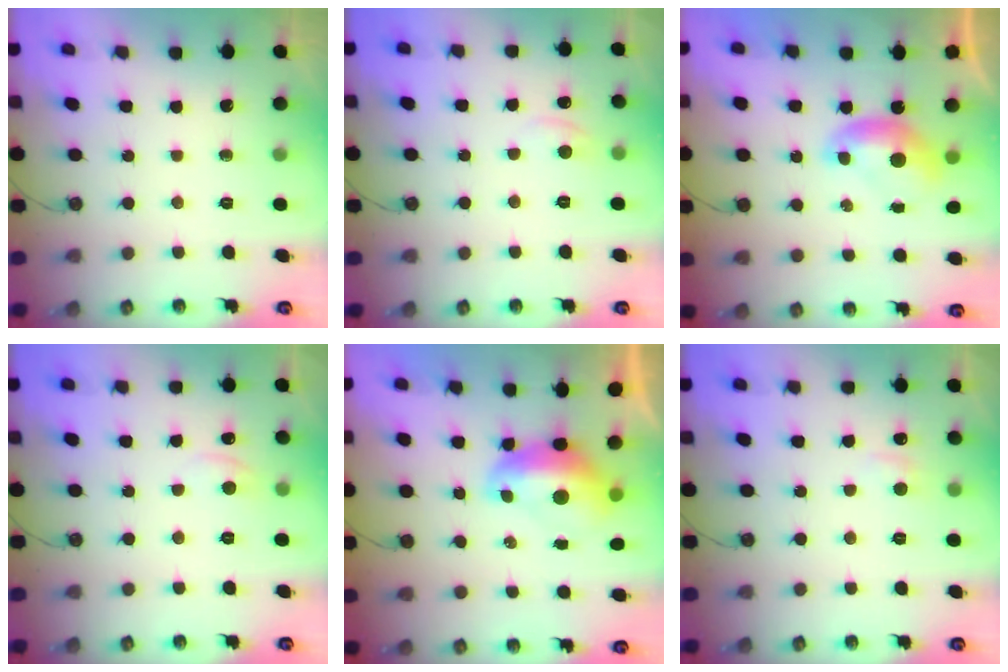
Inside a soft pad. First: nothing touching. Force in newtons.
{"total": 1.1, "press": 1.1, "slide": 0.2}
{"total": 0.0}
{"total": 1.2, "press": 1.2, "slide": 0.3}
{"total": 2.8, "press": 2.7, "slide": 0.9}
{"total": 0.9, "press": 0.5, "slide": 0.8}